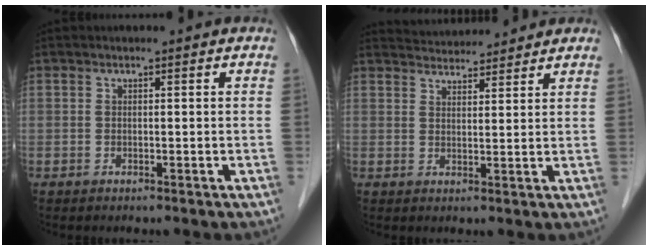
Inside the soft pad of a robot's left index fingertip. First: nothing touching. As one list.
[{"total": 7.5, "force": [7.3, 1.2, 1.3], "torque": [-0.022, 0.027, 0.103]}]